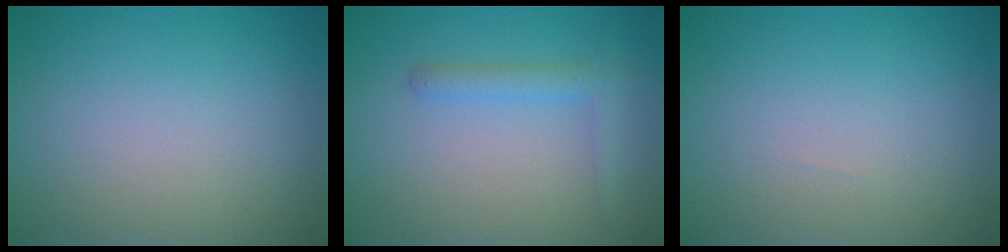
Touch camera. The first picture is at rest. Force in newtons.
{"total": 1.9, "press": 1.9, "slide": 0.1}
{"total": 0.0}